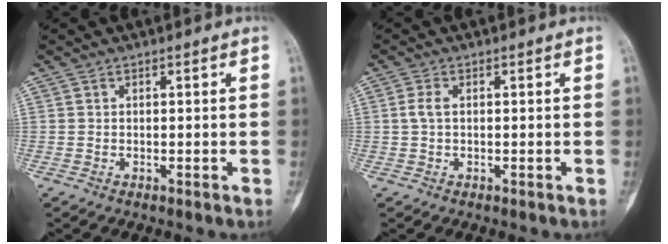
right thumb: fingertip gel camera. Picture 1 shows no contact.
{"total": 2.0, "force": [0.2, 1.1, 1.7], "torque": [-0.041, 0.003, 0.002]}